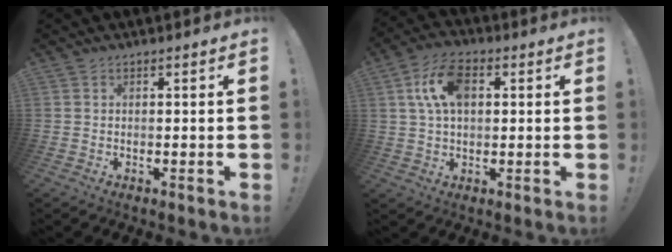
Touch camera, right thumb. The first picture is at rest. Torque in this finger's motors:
{"motor_torque": [0.34, 0.34, -0.07, 0.17, 0.34]}